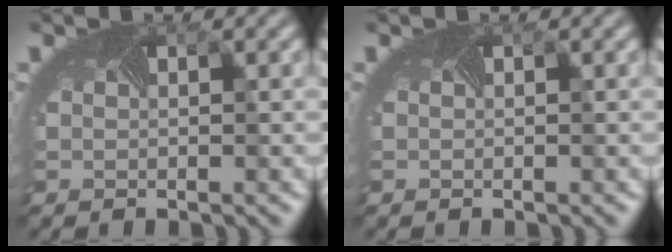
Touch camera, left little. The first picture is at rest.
{"total": 0.0}